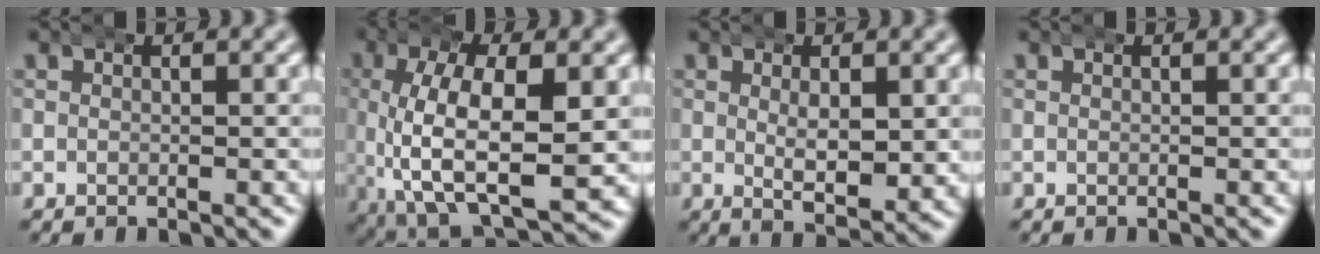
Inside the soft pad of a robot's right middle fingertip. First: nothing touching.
{"total": 11.2, "force": [-2.1, 6.3, 9.0], "torque": [-0.186, -0.039, -0.013]}
{"total": 4.7, "force": [0.3, 1.9, 4.3], "torque": [-0.071, -0.012, 0.008]}
{"total": 0.0}